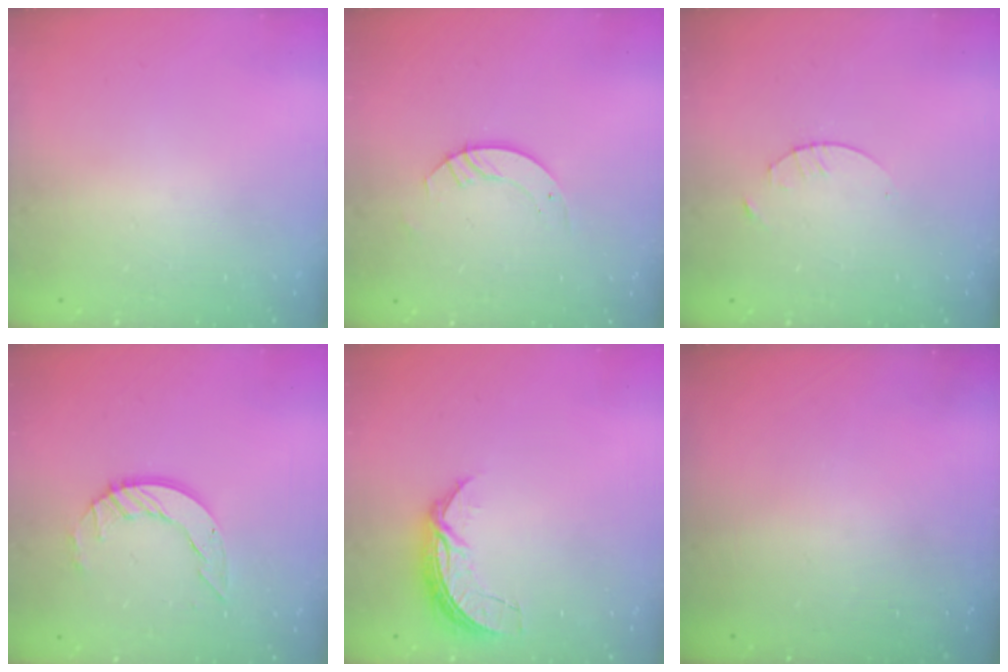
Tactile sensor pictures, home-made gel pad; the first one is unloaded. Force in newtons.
{"total": 3.5, "press": 3.5, "slide": 0.4}
{"total": 1.7, "press": 1.6, "slide": 0.2}
{"total": 8.3, "press": 8.3, "slide": 0.7}
{"total": 6.9, "press": 6.8, "slide": 0.5}
{"total": 0.0}